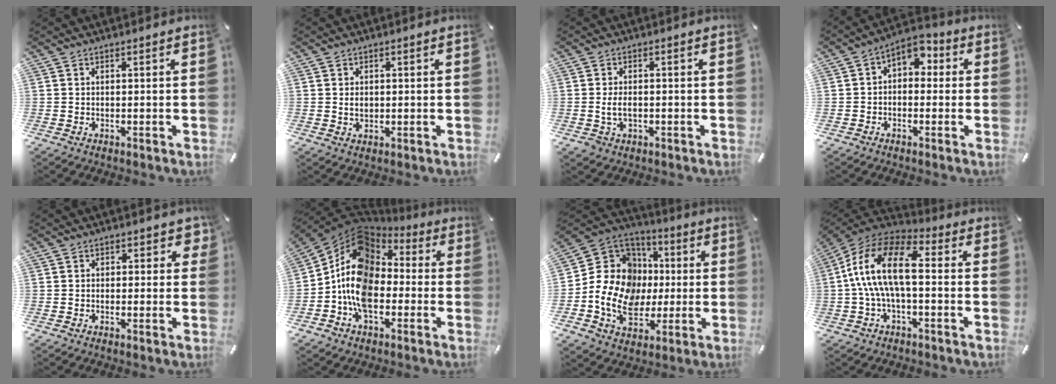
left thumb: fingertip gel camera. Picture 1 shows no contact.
{"total": 1.8, "force": [0.3, 1.5, 0.9], "torque": [-0.013, 0.003, 0.002]}
{"total": 3.3, "force": [-0.5, 2.2, 2.4], "torque": [-0.058, -0.001, -0.011]}
{"total": 4.4, "force": [0.8, 3.5, 2.6], "torque": [-0.047, -0.003, 0.011]}
{"total": 2.1, "force": [0.4, 1.7, 1.1], "torque": [0.001, -0.001, 0.000]}
{"total": 13.7, "force": [-3.3, 10.1, 8.6], "torque": [-0.194, 0.016, -0.067]}
{"total": 16.2, "force": [-1.9, 14.2, 7.5], "torque": [-0.157, -0.004, -0.031]}
{"total": 15.0, "force": [-0.2, 7.6, 13.0], "torque": [-0.269, 0.006, -0.005]}